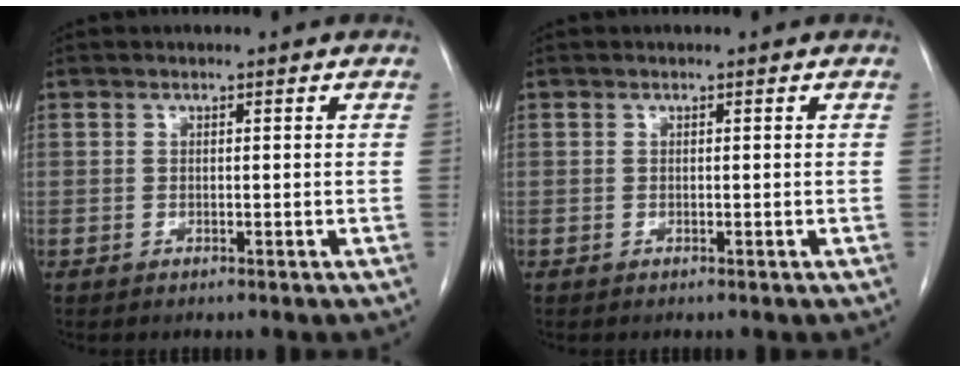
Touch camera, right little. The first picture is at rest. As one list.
[{"total": 0.0}]